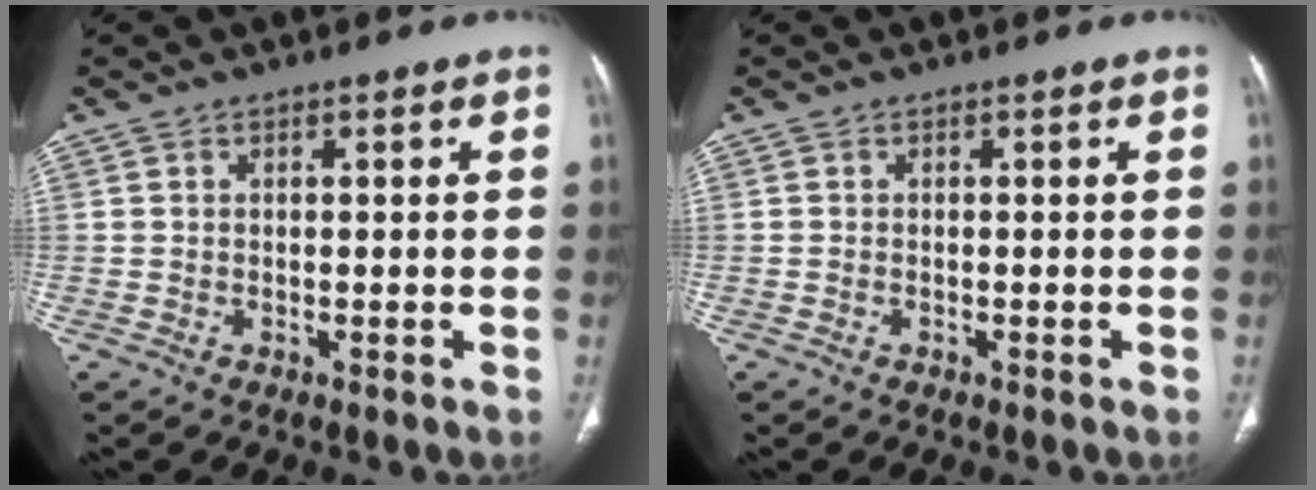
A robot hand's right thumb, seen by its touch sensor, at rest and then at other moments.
{"total": 0.0}